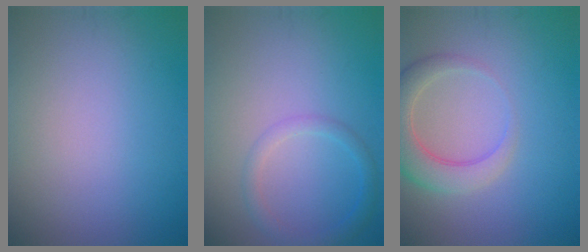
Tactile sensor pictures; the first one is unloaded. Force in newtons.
{"total": 1.9, "press": 1.9, "slide": 0.2}
{"total": 4.6, "press": 4.6, "slide": 0.4}